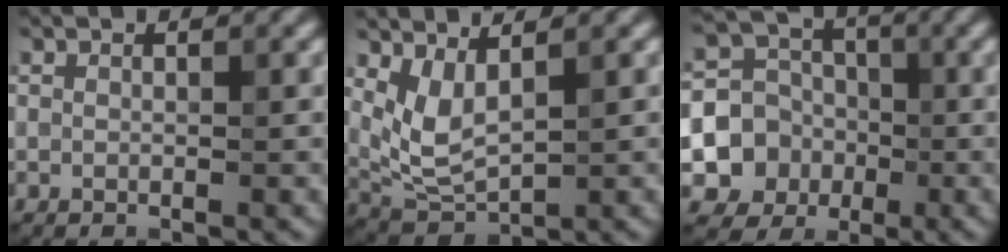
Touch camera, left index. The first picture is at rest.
{"total": 3.5, "force": [1.5, 1.4, 2.8], "torque": [-0.069, -0.012, 0.038]}
{"total": 5.8, "force": [-1.6, 5.3, 1.7], "torque": [-0.016, -0.004, -0.042]}